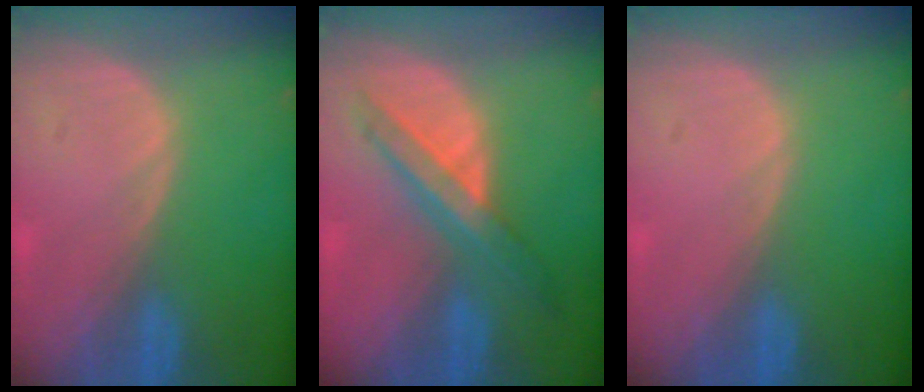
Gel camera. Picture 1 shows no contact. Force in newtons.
{"total": 7.2, "press": 6.1, "slide": 3.8}
{"total": 0.0}